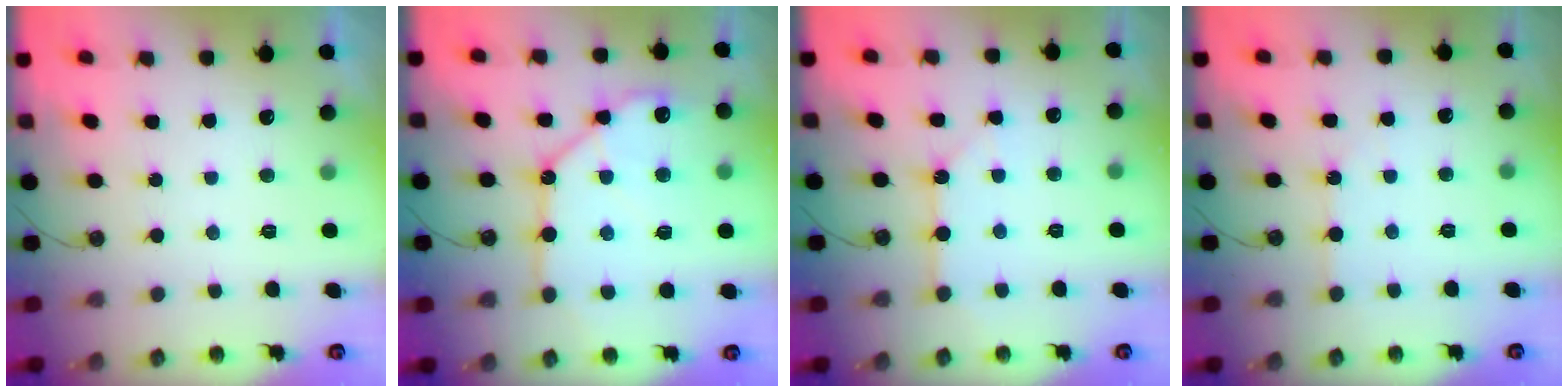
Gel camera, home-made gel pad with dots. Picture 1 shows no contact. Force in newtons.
{"total": 14.9, "press": 14.8, "slide": 1.7}
{"total": 2.7, "press": 2.6, "slide": 0.3}
{"total": 4.1, "press": 4.1, "slide": 0.3}